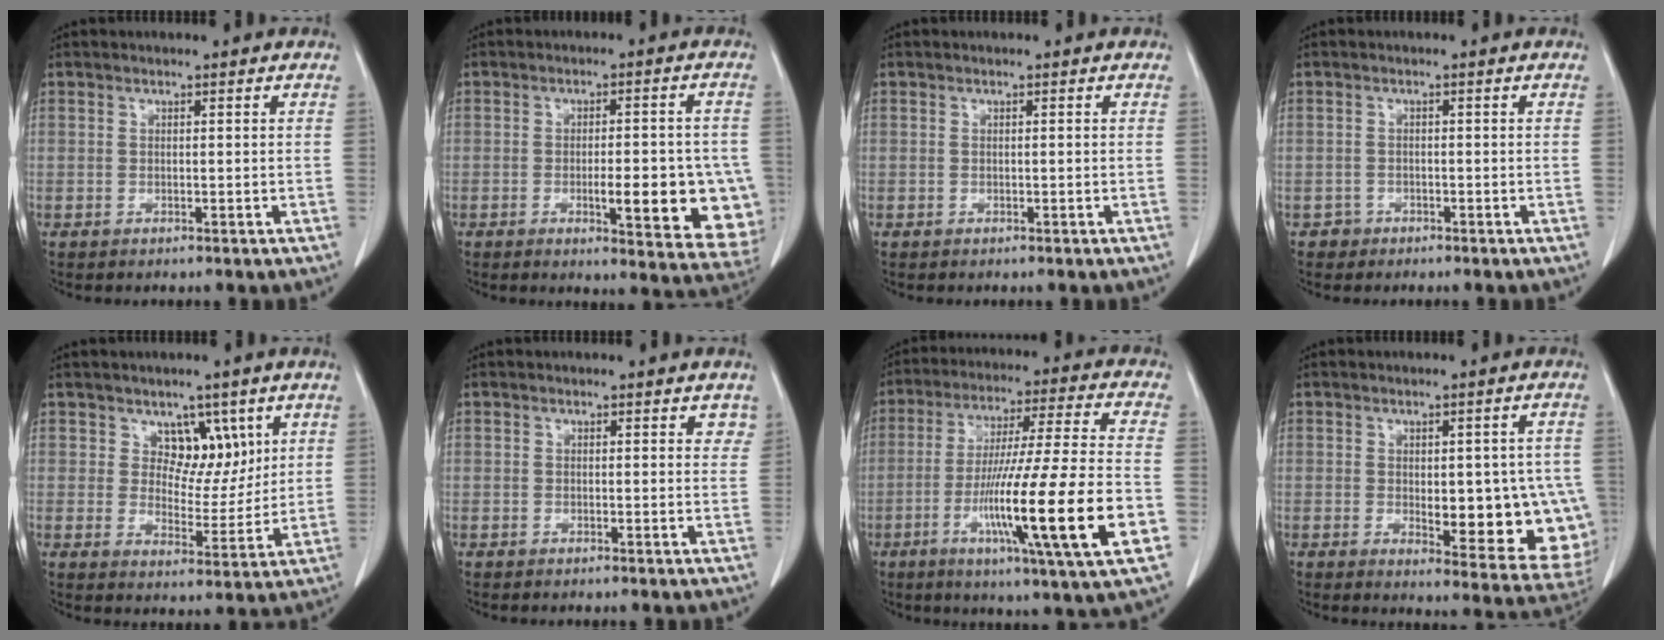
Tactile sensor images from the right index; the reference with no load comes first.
{"total": 13.7, "force": [-3.3, 3.4, 12.9], "torque": [-0.104, 0.008, -0.028]}
{"total": 0.0}
{"total": 1.4, "force": [-0.9, 1.1, -0.3], "torque": [0.002, 0.008, -0.020]}
{"total": 6.4, "force": [3.3, 4.1, 3.6], "torque": [-0.037, 0.000, 0.056]}
{"total": 1.9, "force": [1.3, 1.1, 1.0], "torque": [0.005, 0.003, 0.007]}
{"total": 21.8, "force": [-6.5, -0.3, 20.8], "torque": [-0.344, -0.026, -0.112]}
{"total": 15.6, "force": [-2.1, 6.0, 14.3], "torque": [-0.125, 0.006, -0.003]}